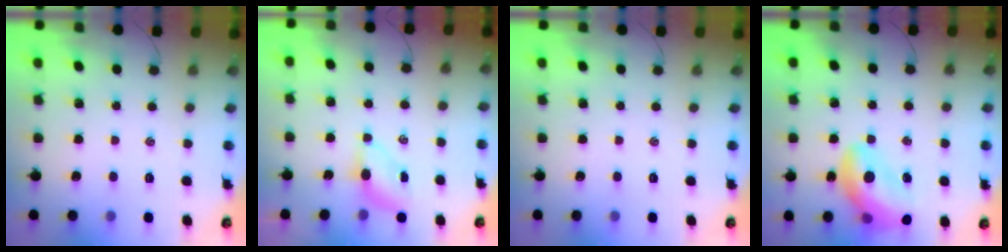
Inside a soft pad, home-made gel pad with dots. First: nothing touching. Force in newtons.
{"total": 4.6, "press": 4.4, "slide": 1.4}
{"total": 0.0}
{"total": 15.5, "press": 14.9, "slide": 4.4}